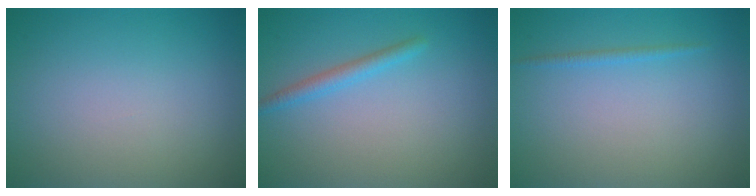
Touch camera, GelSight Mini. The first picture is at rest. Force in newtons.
{"total": 1.6, "press": 1.6, "slide": 0.1}
{"total": 0.8, "press": 0.8, "slide": 0.1}